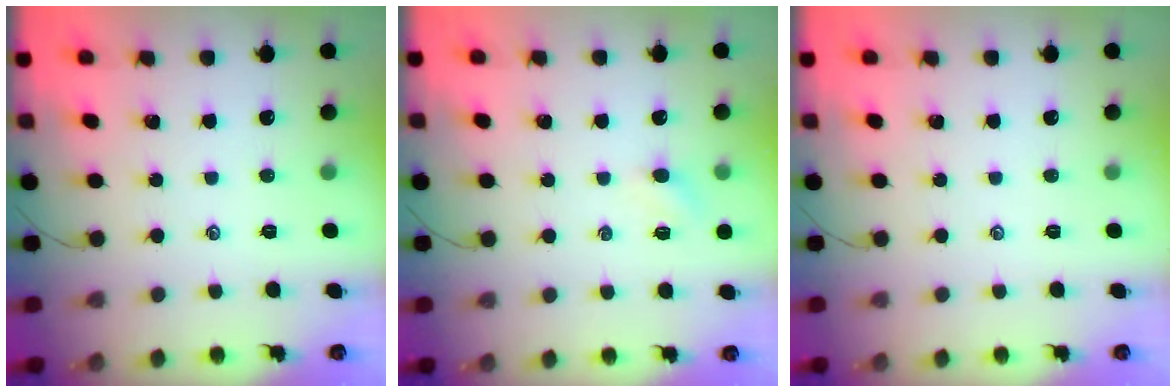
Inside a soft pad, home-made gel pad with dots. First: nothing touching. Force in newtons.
{"total": 3.1, "press": 2.9, "slide": 1.1}
{"total": 0.0}